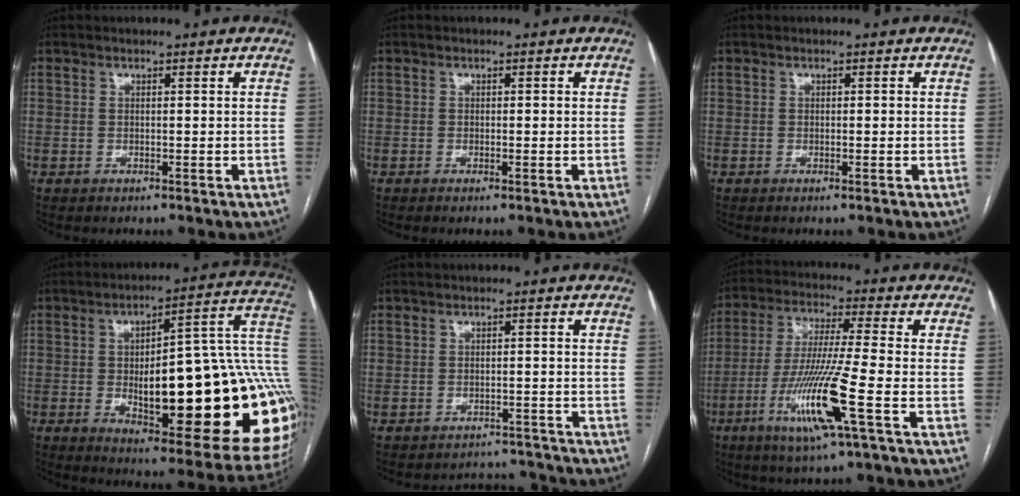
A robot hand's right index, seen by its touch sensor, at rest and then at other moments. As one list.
[{"total": 1.0, "force": [-0.2, 0.1, 1.0], "torque": [-0.013, 0.001, -0.004]}, {"total": 0.7, "force": [-0.1, 0.1, 0.7], "torque": [-0.008, 0.001, -0.002]}, {"total": 32.5, "force": [-2.9, 8.1, 31.3], "torque": [-0.325, 0.029, -0.028]}, {"total": 5.4, "force": [-4.9, 1.6, -1.6], "torque": [0.030, 0.029, -0.059]}, {"total": 13.8, "force": [-5.3, -0.8, 12.7], "torque": [-0.258, -0.023, -0.104]}]